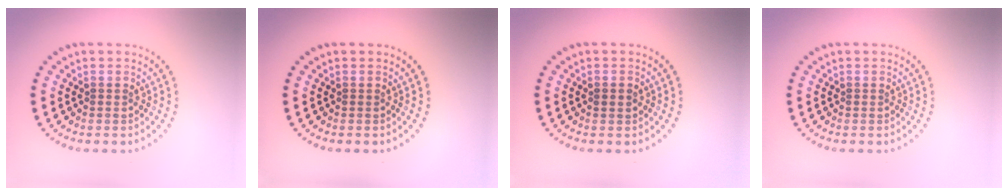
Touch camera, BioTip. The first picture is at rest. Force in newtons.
{"total": 0.0}
{"total": 1.1, "press": 1.1, "slide": 0.1}
{"total": 0.0}